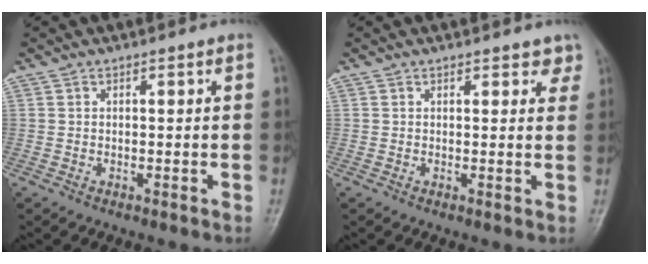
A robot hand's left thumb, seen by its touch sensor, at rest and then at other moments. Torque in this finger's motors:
{"motor_torque": [-0.14, -0.05, -0.01, -0.18, 0.04]}